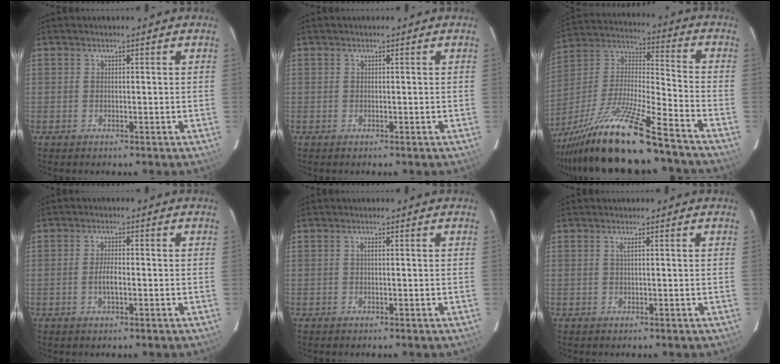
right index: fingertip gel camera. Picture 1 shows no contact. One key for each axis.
{"total": 0.0}
{"total": 20.7, "fx": -15.9, "fy": 1.4, "fz": 13.3, "tx": -0.257, "ty": -0.021, "tz": -0.287}
{"total": 2.8, "fx": -0.8, "fy": 0.9, "fz": 2.5, "tx": -0.048, "ty": -0.001, "tz": -0.015}
{"total": 0.6, "fx": 0.1, "fy": 0.0, "fz": 0.6, "tx": -0.011, "ty": 0.002, "tz": -0.001}
{"total": 0.8, "fx": 0.2, "fy": -0.2, "fz": 0.8, "tx": -0.016, "ty": 0.001, "tz": 0.003}